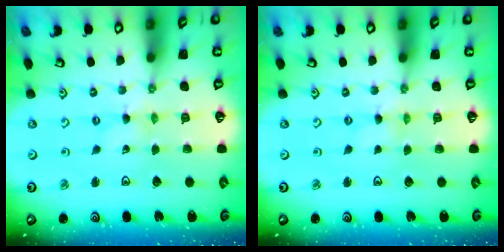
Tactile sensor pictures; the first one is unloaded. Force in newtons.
{"total": 0.0}